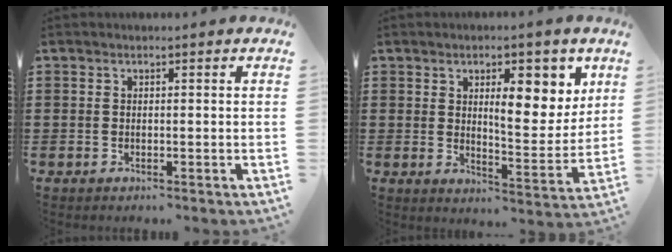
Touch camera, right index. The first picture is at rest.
{"total": 8.6, "force": [3.9, 3.5, 6.8], "torque": [-0.090, -0.016, 0.056]}